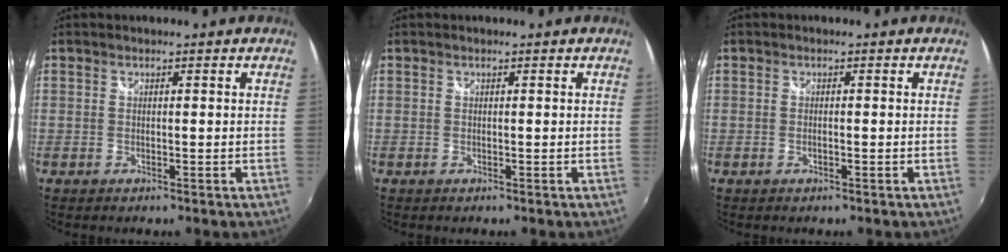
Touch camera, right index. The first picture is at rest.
{"total": 0.0}
{"total": 0.5, "force": [-0.3, 0.2, 0.4], "torque": [-0.010, -0.001, -0.005]}